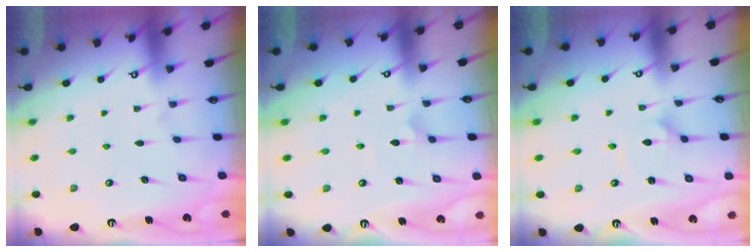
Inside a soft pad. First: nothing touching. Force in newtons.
{"total": 2.2, "press": 2.2, "slide": 0.1}
{"total": 2.3, "press": 2.3, "slide": 0.1}